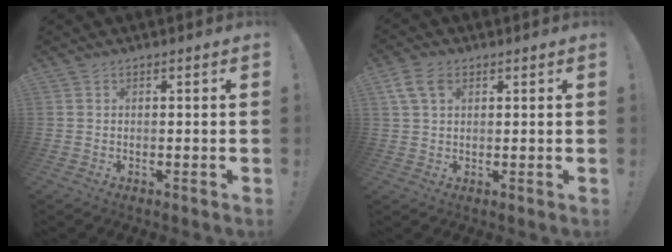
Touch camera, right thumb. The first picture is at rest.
{"total": 6.7, "force": [2.8, 4.3, 4.4], "torque": [-0.084, 0.001, 0.056]}